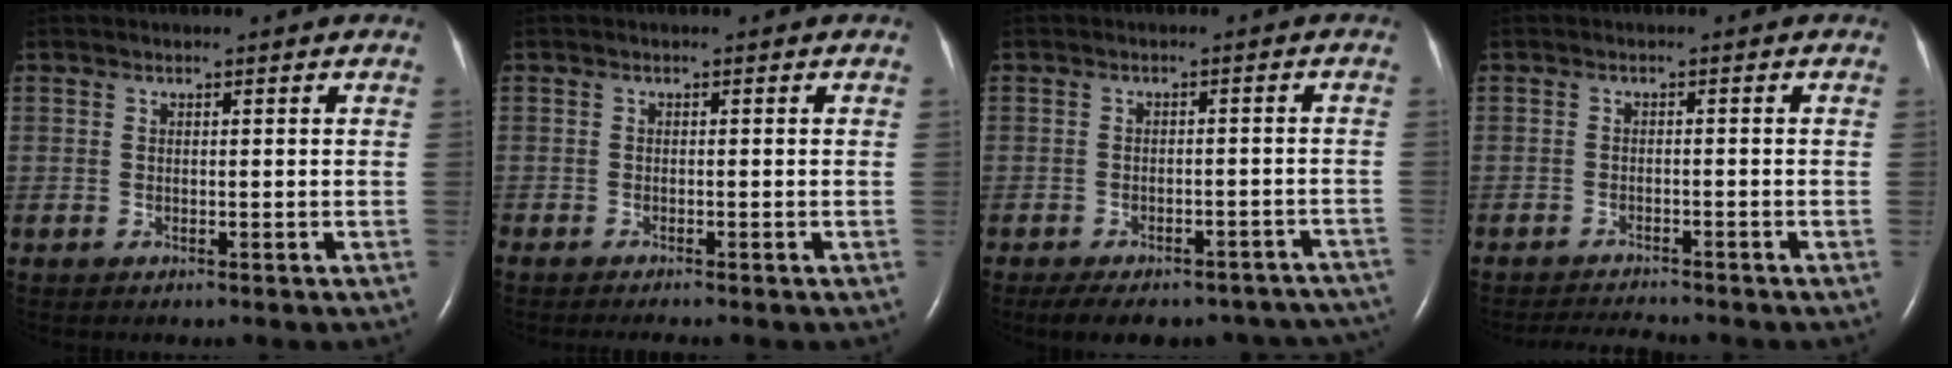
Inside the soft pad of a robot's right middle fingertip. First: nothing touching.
{"total": 1.8, "force": [-1.6, -0.2, 0.8], "torque": [-0.013, -0.002, -0.024]}
{"total": 19.4, "force": [-16.2, 7.9, 7.0], "torque": [-0.104, 0.012, -0.183]}
{"total": 3.8, "force": [-3.8, -0.2, 0.7], "torque": [-0.018, -0.016, -0.060]}